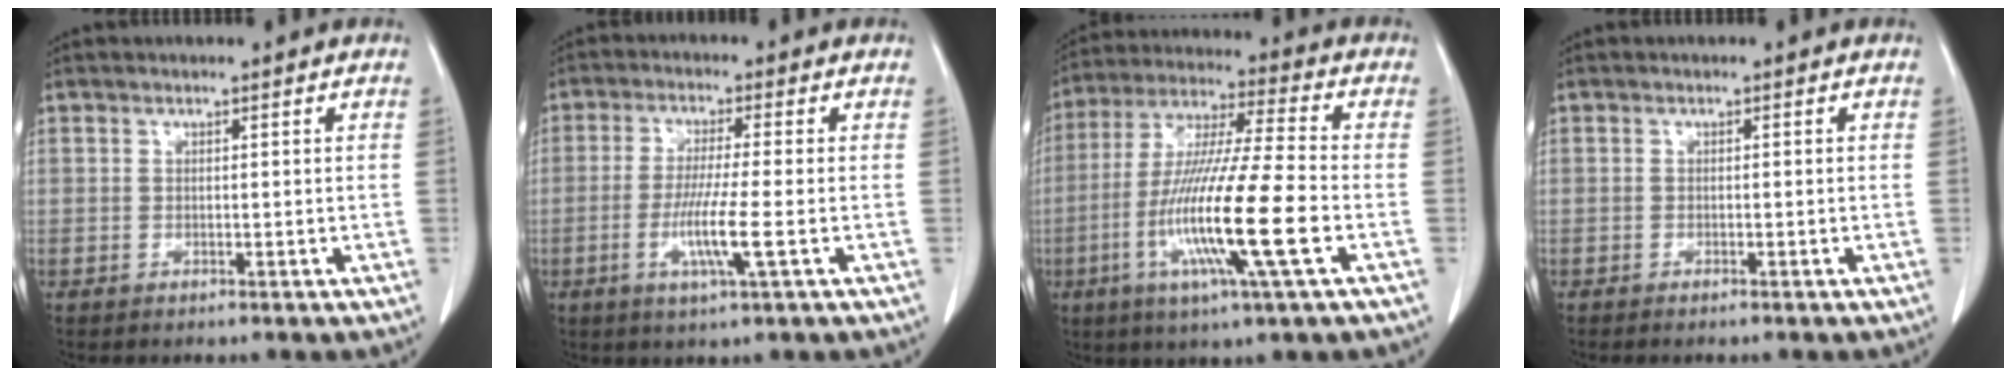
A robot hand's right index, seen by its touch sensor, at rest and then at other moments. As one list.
[{"total": 6.9, "force": [-1.9, -0.4, 6.7], "torque": [-0.128, -0.016, -0.037]}, {"total": 17.0, "force": [-4.9, -0.1, 16.3], "torque": [-0.323, -0.019, -0.095]}, {"total": 1.4, "force": [-1.1, 0.0, 0.8], "torque": [-0.013, -0.001, -0.012]}]